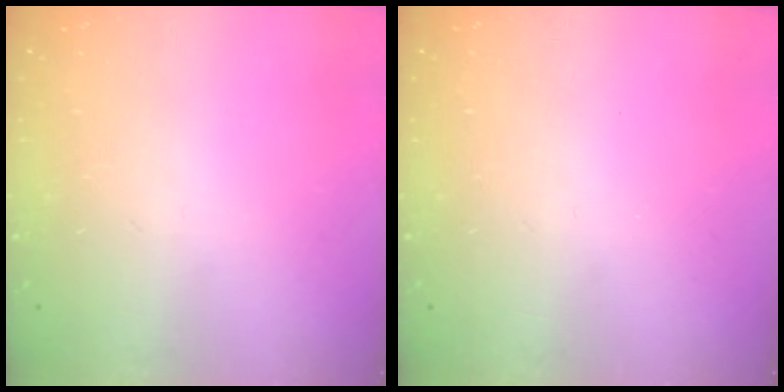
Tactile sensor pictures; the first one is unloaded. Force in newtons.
{"total": 0.0}